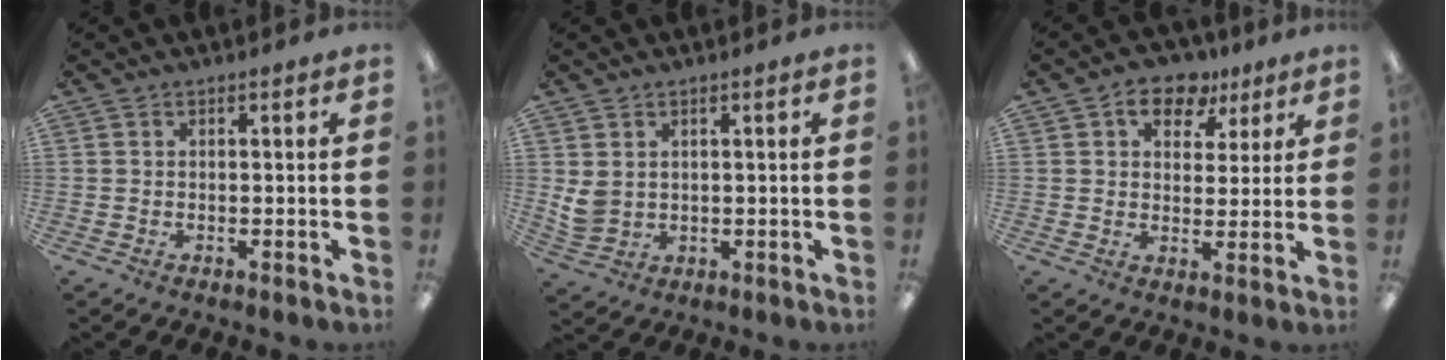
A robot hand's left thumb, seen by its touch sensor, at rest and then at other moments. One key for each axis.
{"total": 4.4, "fx": 2.0, "fy": 3.5, "fz": 2.0, "tx": -0.041, "ty": -0.006, "tz": 0.039}
{"total": 9.5, "fx": 5.6, "fy": 6.1, "fz": 4.7, "tx": -0.065, "ty": -0.018, "tz": 0.095}